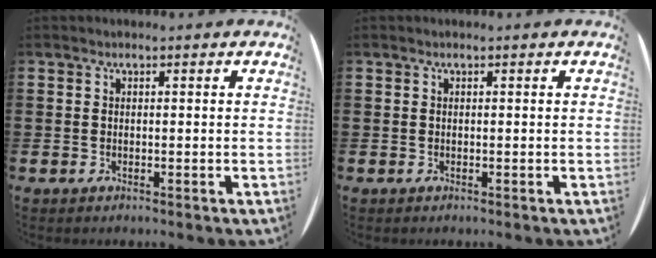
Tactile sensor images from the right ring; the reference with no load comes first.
{"total": 0.0}